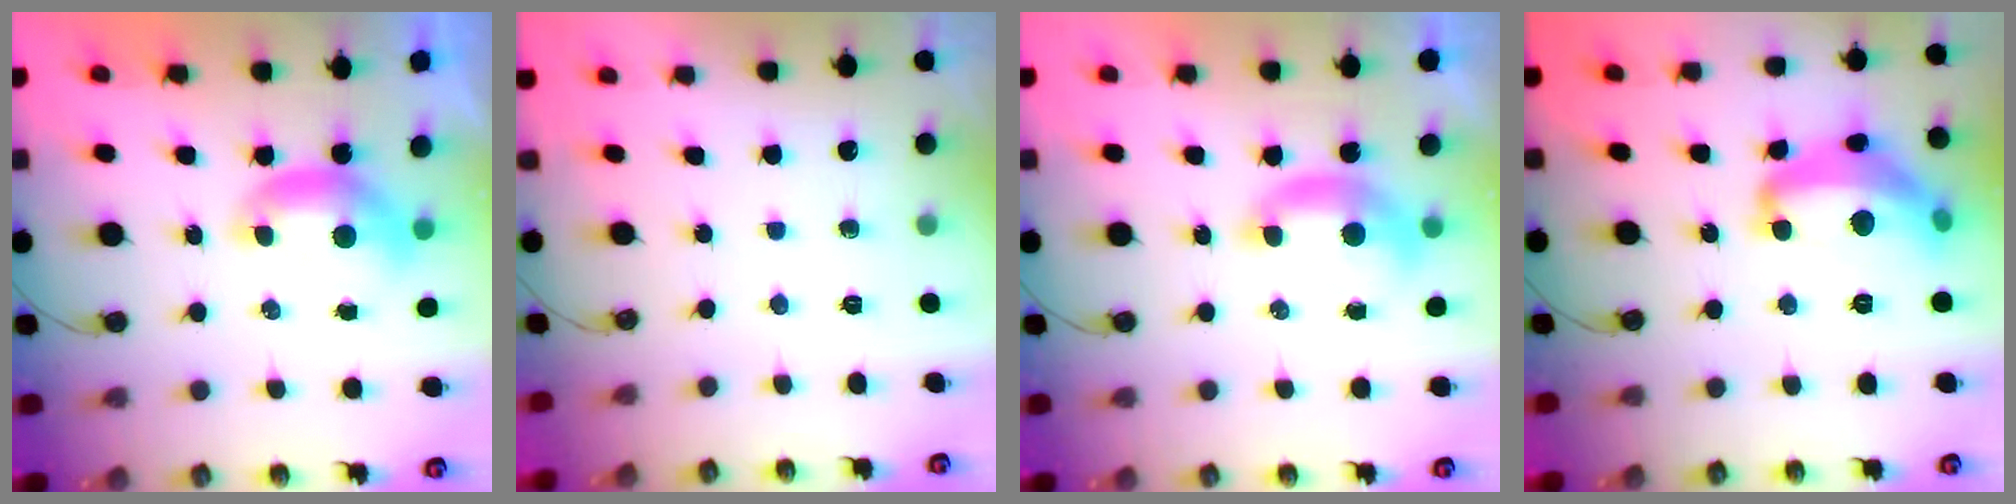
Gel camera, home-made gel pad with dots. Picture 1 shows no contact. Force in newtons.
{"total": 0.0}
{"total": 1.7, "press": 1.6, "slide": 0.7}
{"total": 12.2, "press": 12.1, "slide": 0.6}